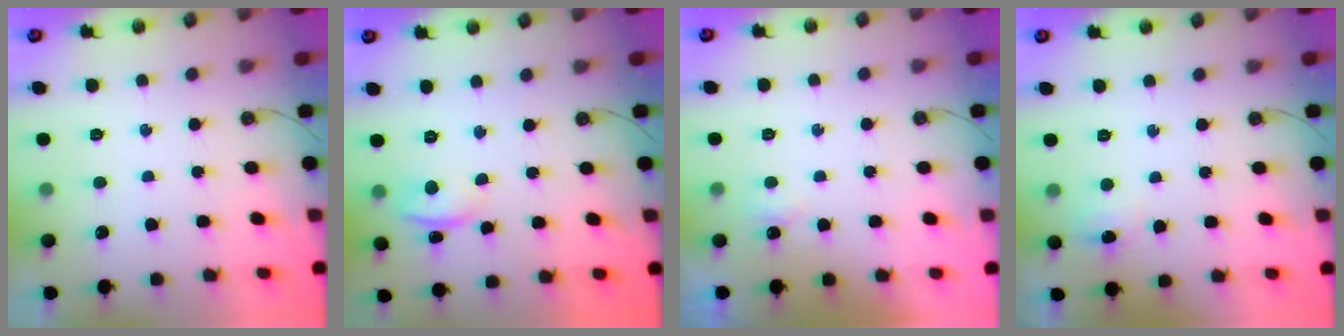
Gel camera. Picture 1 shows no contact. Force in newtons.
{"total": 1.4, "press": 1.2, "slide": 0.7}
{"total": 3.2, "press": 3.2, "slide": 0.5}
{"total": 5.8, "press": 5.7, "slide": 0.6}